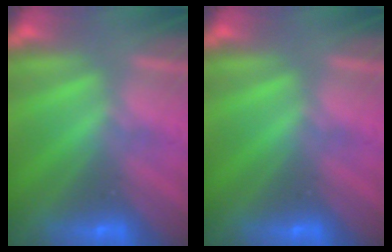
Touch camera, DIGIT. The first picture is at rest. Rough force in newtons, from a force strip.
{"total": 0.0}